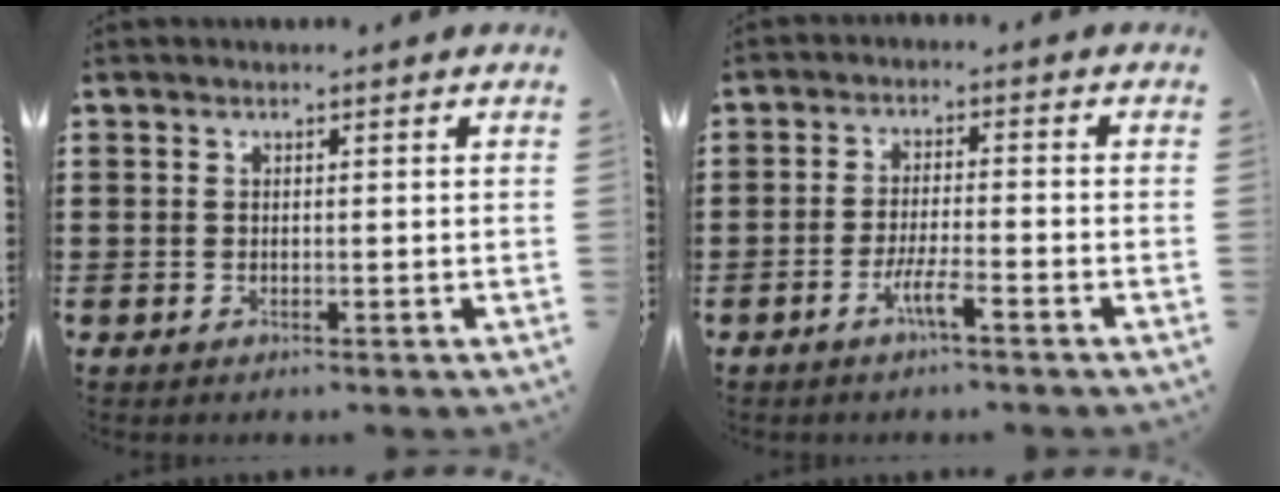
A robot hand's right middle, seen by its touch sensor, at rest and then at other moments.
{"total": 3.8, "force": [-2.3, 0.3, 3.0], "torque": [-0.056, 0.003, -0.043]}